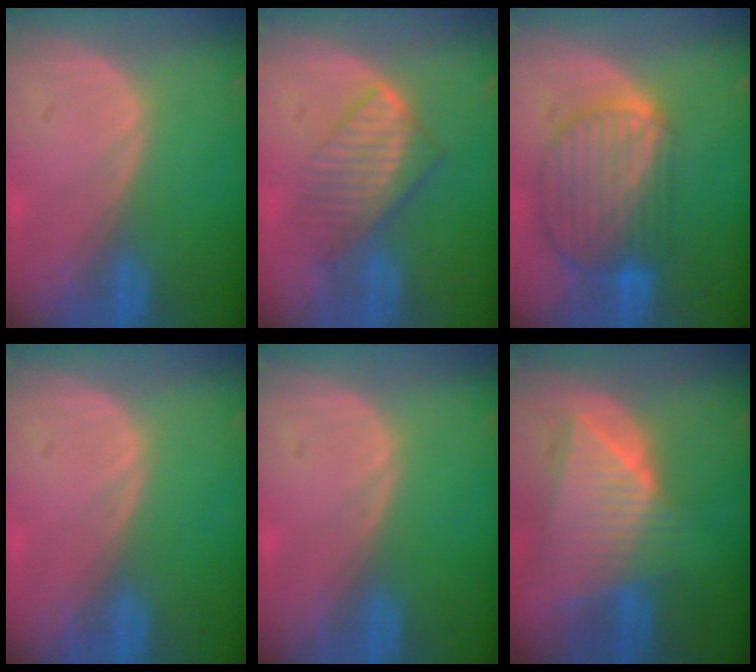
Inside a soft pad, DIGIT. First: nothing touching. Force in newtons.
{"total": 6.6, "press": 6.3, "slide": 1.9}
{"total": 10.2, "press": 8.7, "slide": 5.3}
{"total": 0.0}
{"total": 0.0}
{"total": 9.0, "press": 7.9, "slide": 4.3}